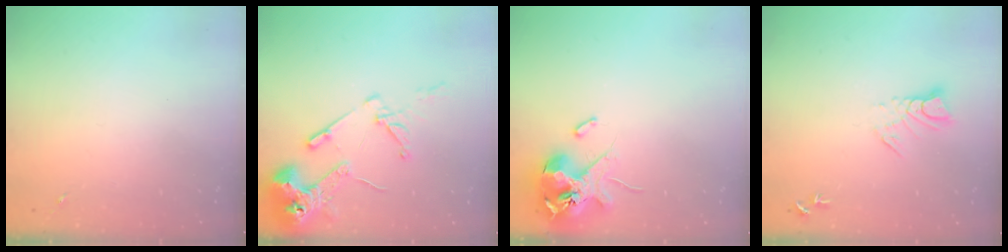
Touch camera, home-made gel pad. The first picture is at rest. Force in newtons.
{"total": 14.1, "press": 13.9, "slide": 2.0}
{"total": 13.6, "press": 13.5, "slide": 1.9}
{"total": 6.6, "press": 6.6, "slide": 0.7}